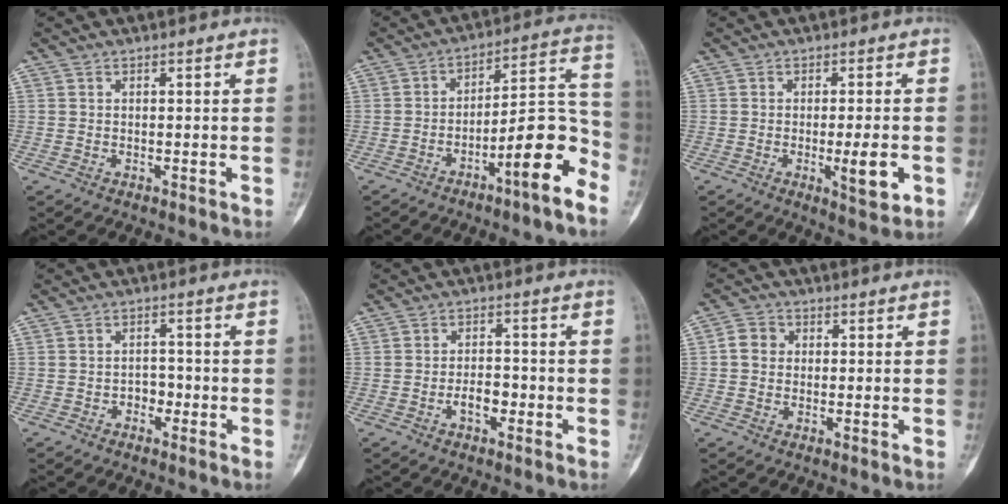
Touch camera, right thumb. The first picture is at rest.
{"total": 13.5, "force": [-7.6, 2.5, 10.9], "torque": [-0.160, 0.075, -0.120]}
{"total": 6.4, "force": [-1.6, 1.5, 6.0], "torque": [-0.090, -0.009, -0.016]}
{"total": 2.4, "force": [-1.1, 1.8, 1.2], "torque": [-0.003, 0.013, -0.020]}
{"total": 3.7, "force": [-1.5, 1.9, 2.8], "torque": [-0.040, 0.014, -0.026]}
{"total": 3.6, "force": [0.2, 3.2, 1.6], "torque": [-0.019, 0.010, -0.005]}